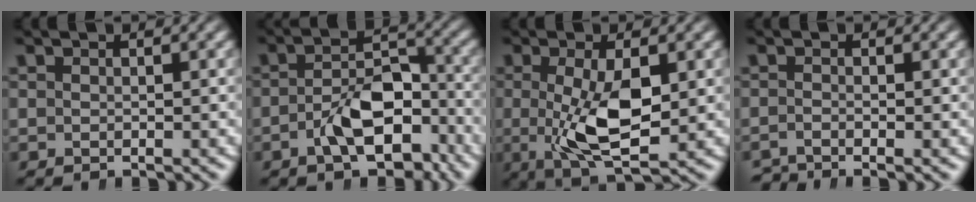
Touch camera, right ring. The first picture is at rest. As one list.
[{"total": 5.8, "force": [-2.8, 3.1, 3.9], "torque": [-0.067, -0.012, -0.043]}, {"total": 6.9, "force": [-0.7, 2.8, 6.3], "torque": [-0.121, -0.024, -0.001]}, {"total": 2.1, "force": [-1.9, 0.6, 0.5], "torque": [-0.006, -0.009, -0.033]}]